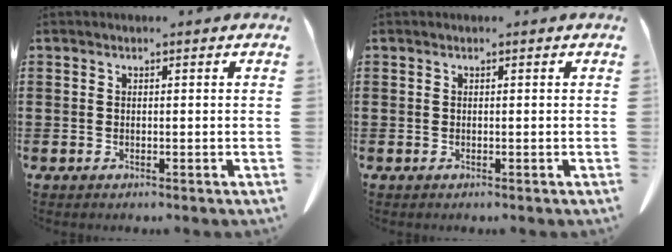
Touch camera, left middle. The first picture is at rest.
{"total": 0.0}